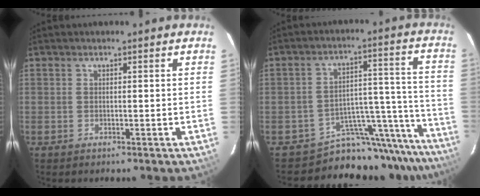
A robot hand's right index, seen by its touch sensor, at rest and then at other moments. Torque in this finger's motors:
{"motor_torque": [0.29, -0.44, 0.18, -0.01]}